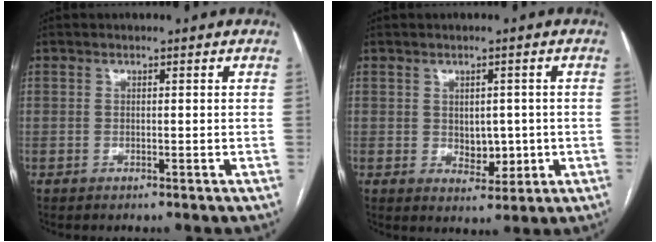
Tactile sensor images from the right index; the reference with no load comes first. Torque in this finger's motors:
{"motor_torque": [0.08, -0.03, 0.13, 0.02]}